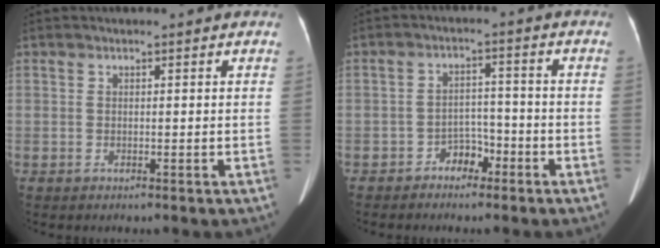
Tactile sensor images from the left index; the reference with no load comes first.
{"total": 3.7, "force": [-2.6, 2.2, 1.5], "torque": [-0.020, 0.011, -0.042]}